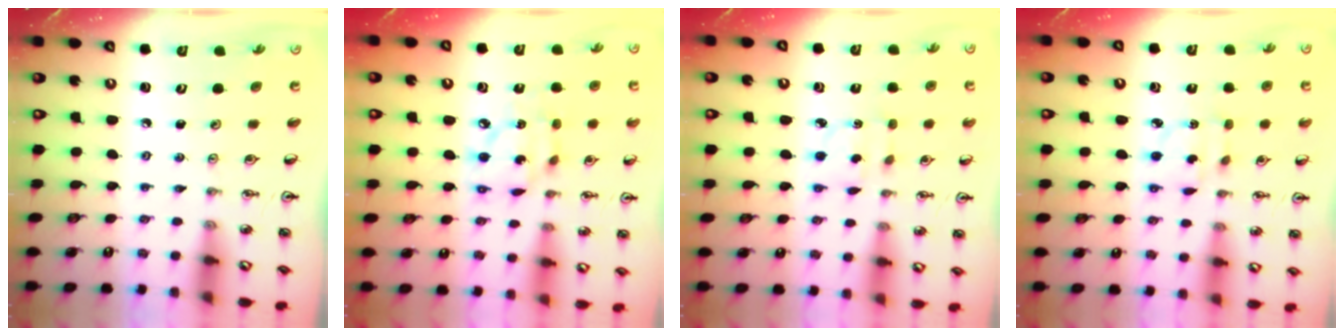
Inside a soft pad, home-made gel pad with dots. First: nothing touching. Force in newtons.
{"total": 10.3, "press": 10.2, "slide": 0.7}
{"total": 2.9, "press": 2.8, "slide": 0.8}
{"total": 2.9, "press": 2.9, "slide": 0.1}